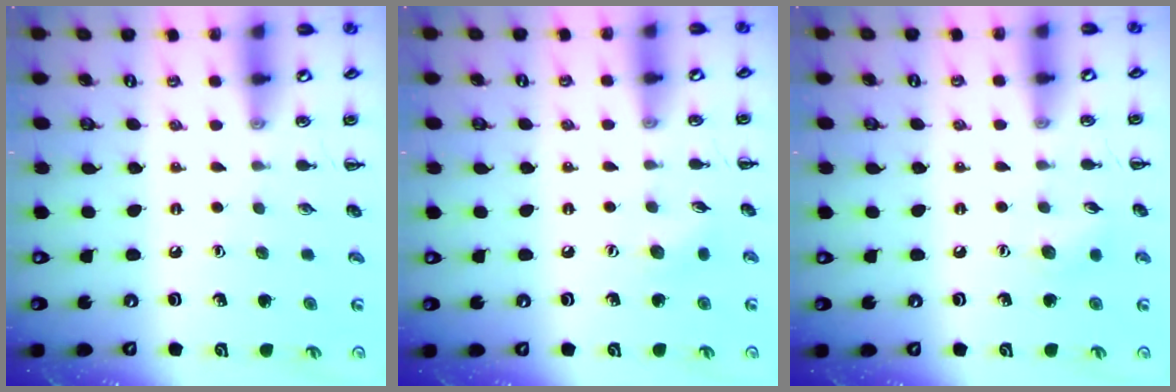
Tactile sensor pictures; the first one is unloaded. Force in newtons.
{"total": 4.0, "press": 3.9, "slide": 1.0}
{"total": 5.8, "press": 5.6, "slide": 1.4}